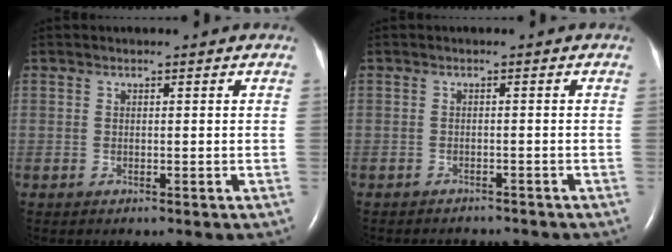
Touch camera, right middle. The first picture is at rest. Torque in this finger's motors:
{"motor_torque": [0.06, -0.11, 0.01, 0.00]}